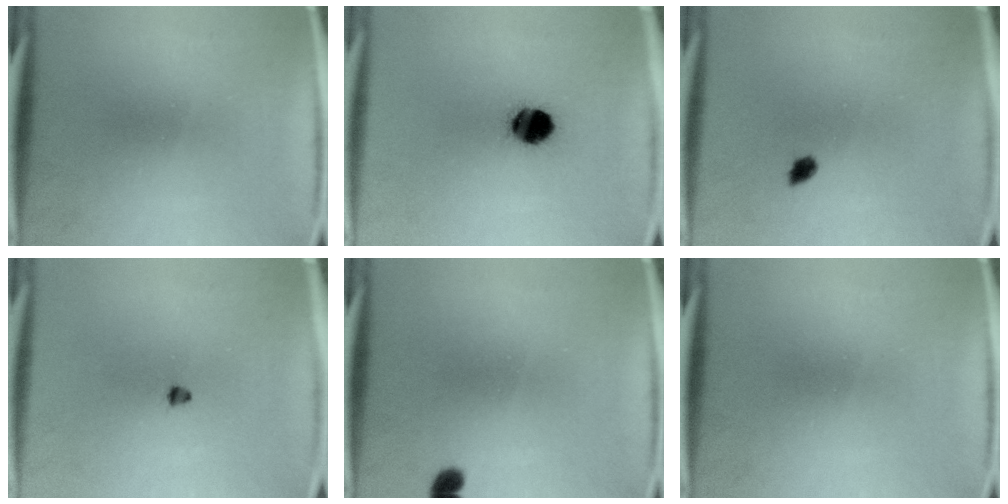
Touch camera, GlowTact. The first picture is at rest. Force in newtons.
{"total": 8.7}
{"total": 1.5}
{"total": 1.1}
{"total": 1.7}
{"total": 0.0}